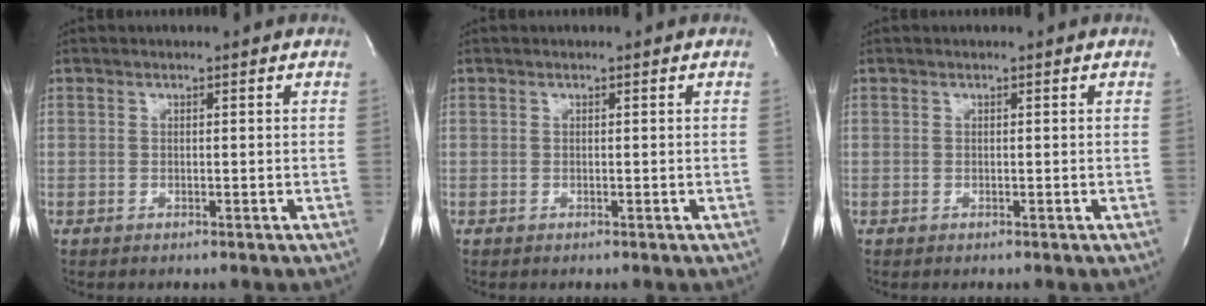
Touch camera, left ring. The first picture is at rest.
{"total": 0.0}
{"total": 0.0}